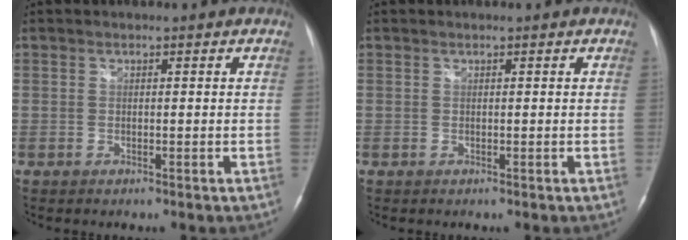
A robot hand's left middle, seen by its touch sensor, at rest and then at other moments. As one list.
[{"total": 0.0}]